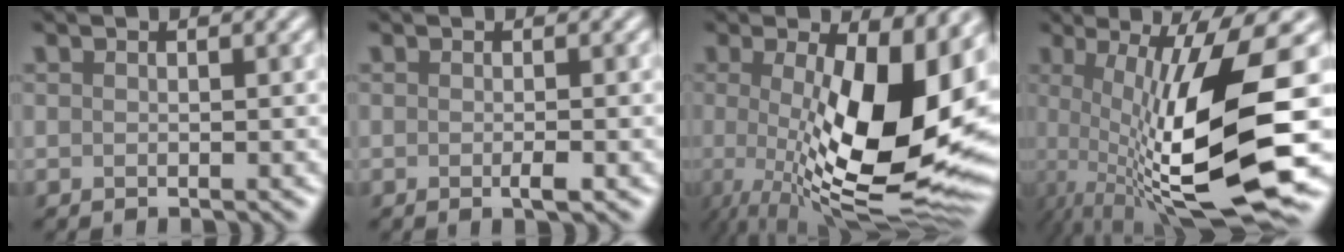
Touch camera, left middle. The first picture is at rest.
{"total": 1.2, "force": [-0.4, 0.2, 1.1], "torque": [-0.016, -0.008, -0.009]}
{"total": 14.3, "force": [-0.5, 5.2, 13.3], "torque": [-0.177, -0.017, -0.010]}
{"total": 13.6, "force": [-1.4, 3.2, 13.2], "torque": [-0.210, -0.016, -0.017]}